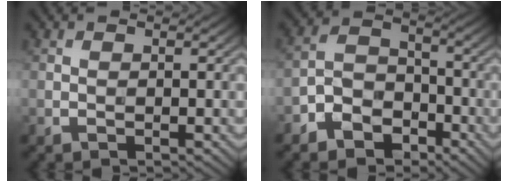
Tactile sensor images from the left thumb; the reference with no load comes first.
{"total": 6.2, "force": [-3.9, 4.1, 2.5], "torque": [-0.050, 0.004, -0.086]}